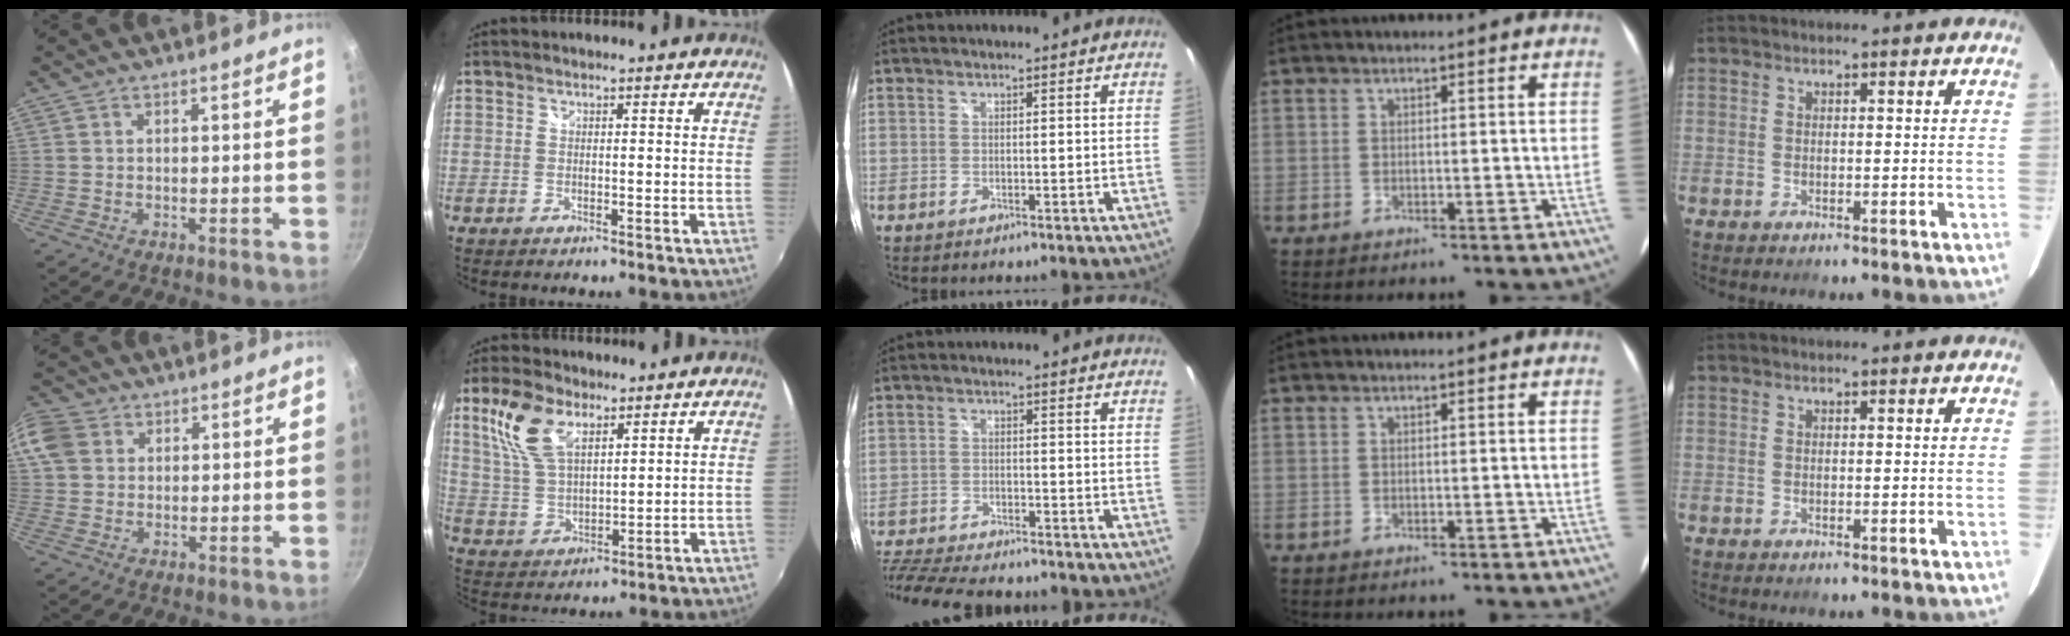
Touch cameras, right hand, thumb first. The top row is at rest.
{"thumb": {"total": 7.4, "force": [2.1, 6.1, 3.6], "torque": [-0.061, 0.005, 0.028]}, "index": {"total": 11.3, "force": [6.1, 5.7, 7.6], "torque": [-0.156, 0.018, 0.129]}, "middle": {"total": 14.6, "force": [-12.6, 3.8, 6.3], "torque": [-0.158, -0.026, -0.213]}}